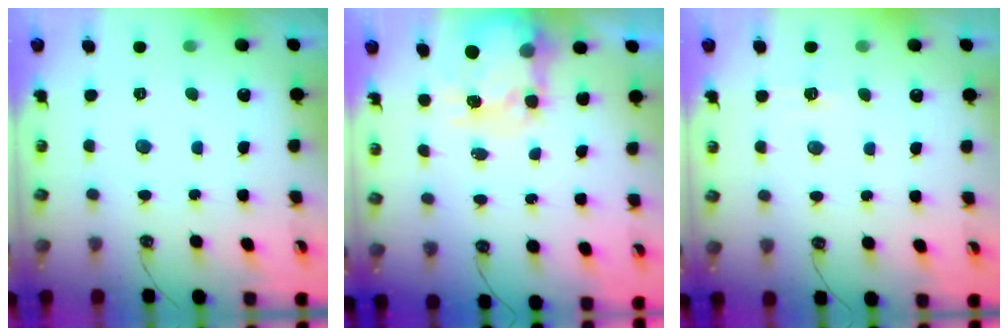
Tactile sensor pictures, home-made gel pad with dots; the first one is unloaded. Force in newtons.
{"total": 5.2, "press": 5.1, "slide": 0.4}
{"total": 5.0, "press": 5.0, "slide": 0.5}